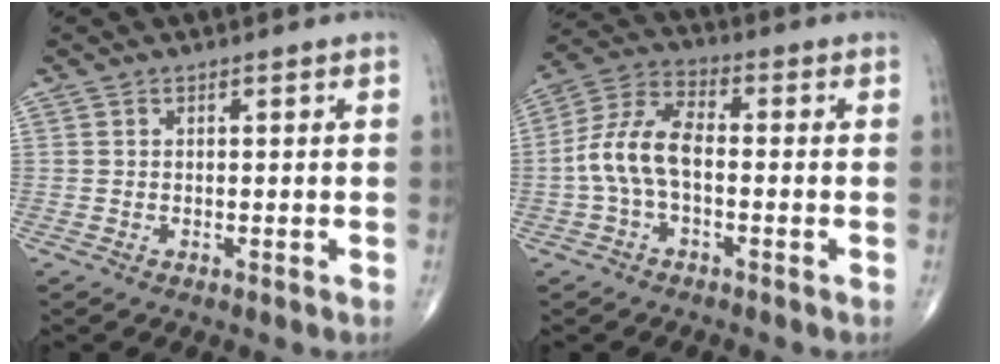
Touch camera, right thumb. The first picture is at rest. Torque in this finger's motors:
{"motor_torque": [-0.06, 0.23, 0.39, -0.17, 0.12]}